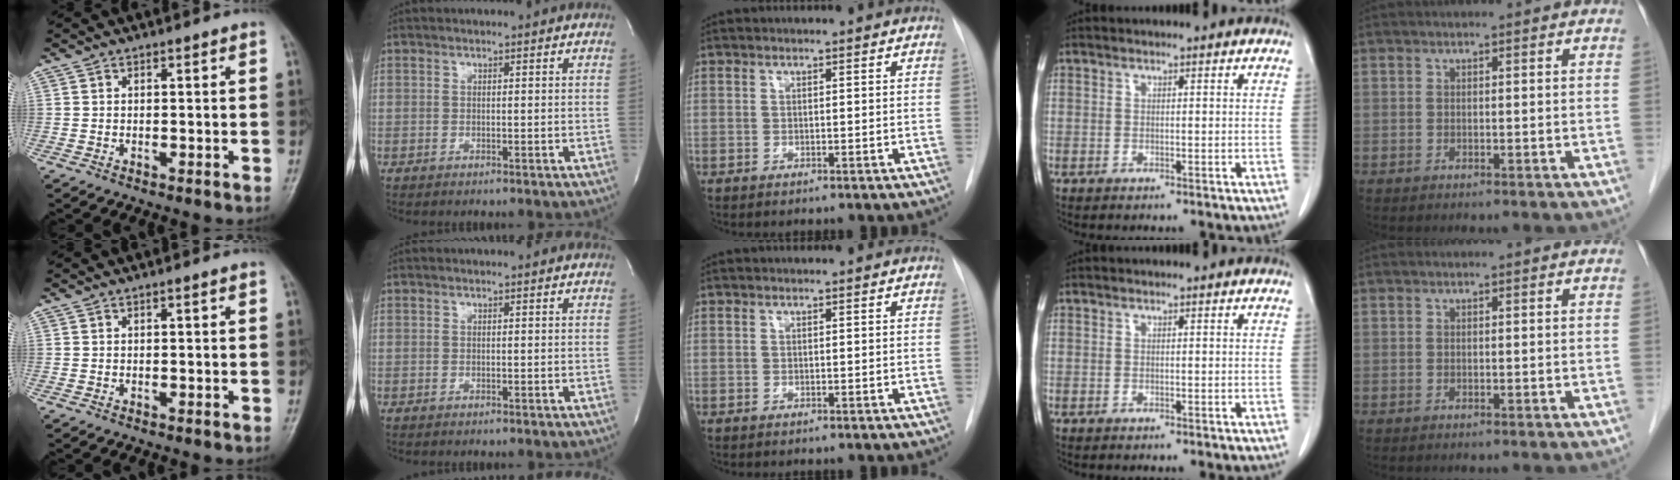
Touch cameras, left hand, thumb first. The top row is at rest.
{}